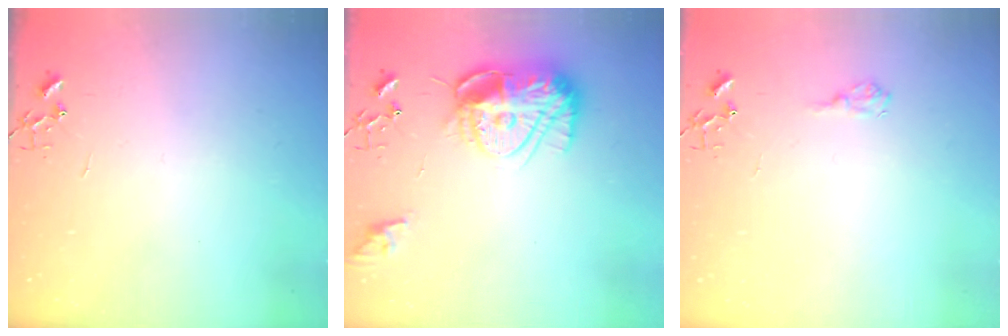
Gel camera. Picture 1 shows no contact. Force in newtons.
{"total": 15.8, "press": 15.7, "slide": 1.4}
{"total": 6.8, "press": 6.8, "slide": 0.9}